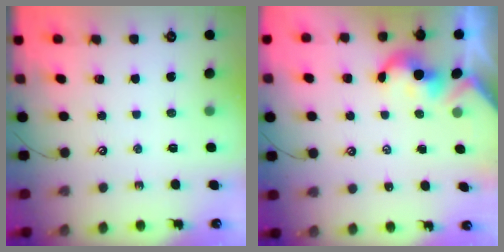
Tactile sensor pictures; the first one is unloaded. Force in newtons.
{"total": 2.0, "press": 2.0, "slide": 0.2}